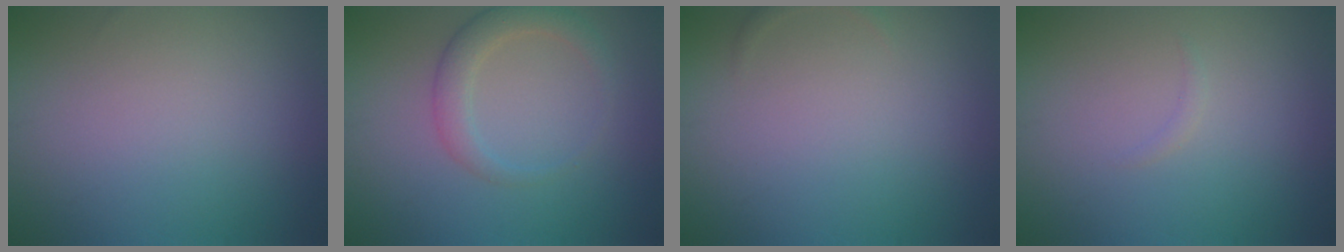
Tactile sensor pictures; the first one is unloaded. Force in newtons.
{"total": 2.6, "press": 2.6, "slide": 0.2}
{"total": 0.6, "press": 0.6, "slide": 0.1}
{"total": 0.5, "press": 0.5, "slide": 0.1}